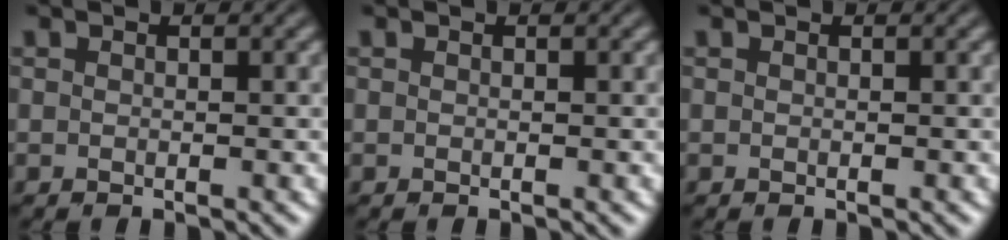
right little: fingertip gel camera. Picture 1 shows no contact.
{"total": 0.0}
{"total": 0.0}